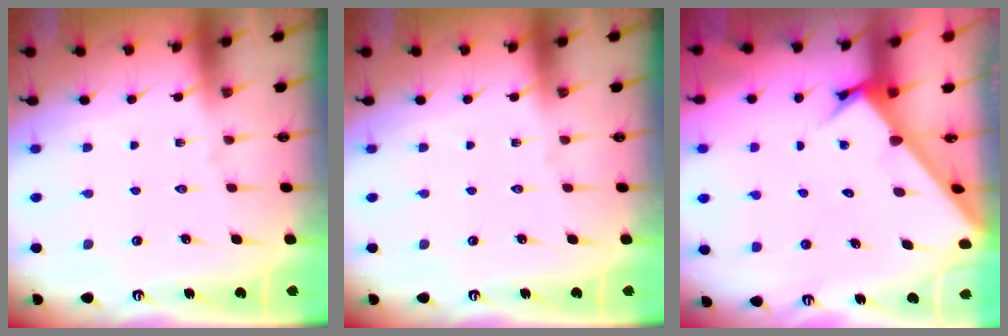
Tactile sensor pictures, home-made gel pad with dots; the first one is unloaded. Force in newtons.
{"total": 0.0}
{"total": 3.1, "press": 3.1, "slide": 0.3}